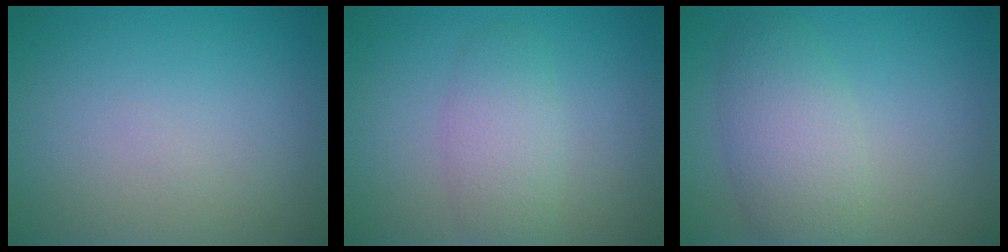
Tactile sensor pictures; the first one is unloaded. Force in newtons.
{"total": 2.9, "press": 2.9, "slide": 0.1}
{"total": 4.5, "press": 4.5, "slide": 0.2}